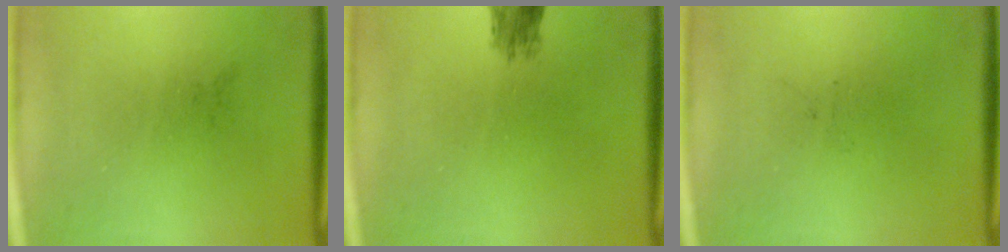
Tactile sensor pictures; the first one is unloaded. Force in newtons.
{"total": 2.5}
{"total": 0.0}